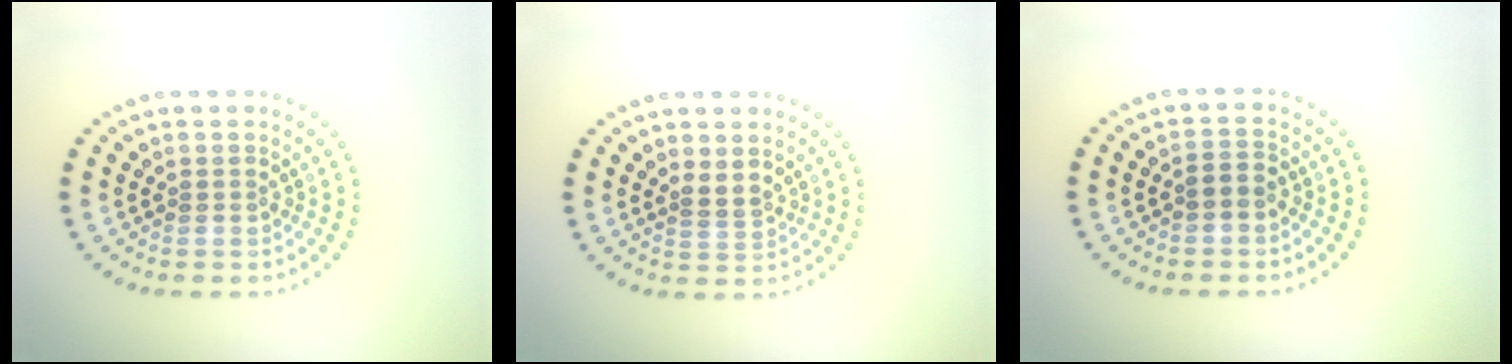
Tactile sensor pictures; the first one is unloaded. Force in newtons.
{"total": 1.6, "press": 1.3, "slide": 0.9}
{"total": 1.5, "press": 1.3, "slide": 0.7}